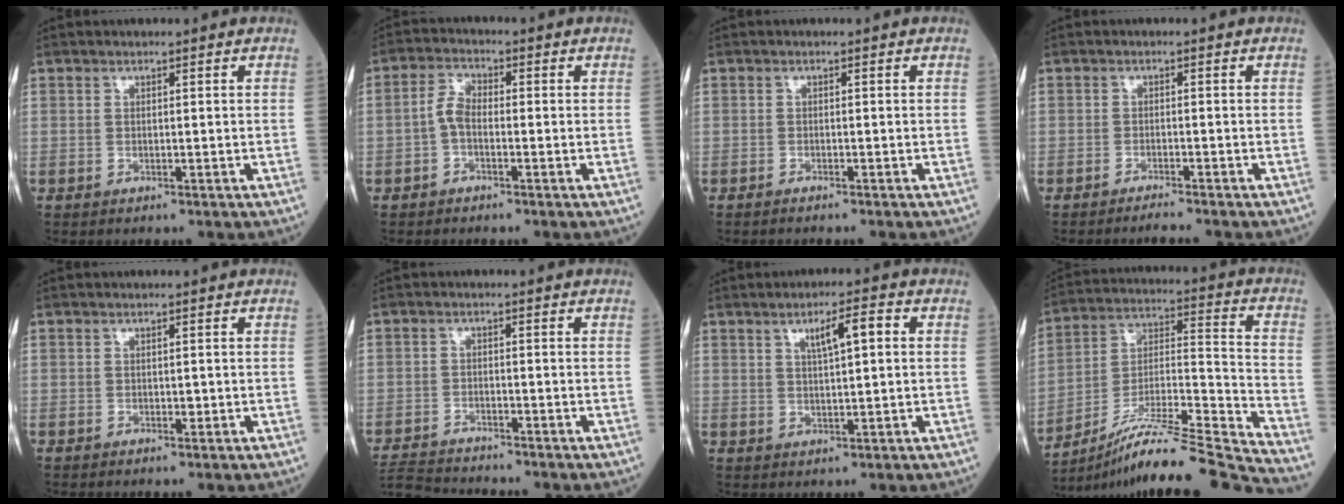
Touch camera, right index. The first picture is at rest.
{"total": 3.4, "force": [-0.9, 1.7, 2.8], "torque": [-0.055, 0.008, -0.023]}
{"total": 1.4, "force": [-1.3, -0.1, 0.6], "torque": [-0.009, 0.000, -0.018]}
{"total": 2.2, "force": [-2.1, -0.5, 0.5], "torque": [-0.011, -0.005, -0.036]}
{"total": 0.6, "force": [-0.1, 0.3, 0.5], "torque": [-0.005, 0.000, -0.001]}
{"total": 6.3, "force": [-6.3, 0.5, 0.3], "torque": [-0.006, -0.013, -0.119]}
{"total": 5.0, "force": [1.6, 0.8, 4.6], "torque": [-0.079, 0.008, 0.027]}
{"total": 21.8, "force": [-19.2, -2.2, 10.0], "torque": [-0.159, -0.008, -0.329]}